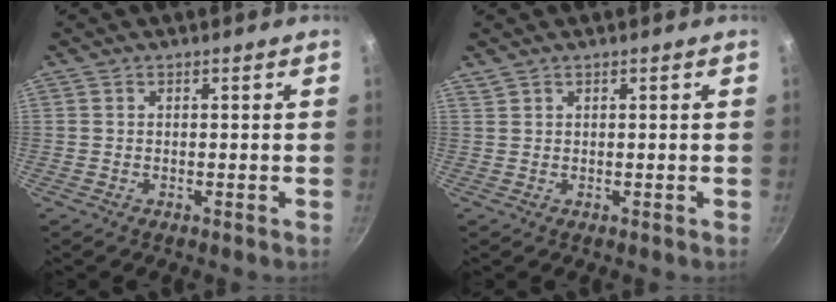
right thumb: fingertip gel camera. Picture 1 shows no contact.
{"total": 0.8, "force": [0.7, 0.2, 0.2], "torque": [-0.007, 0.000, 0.019]}